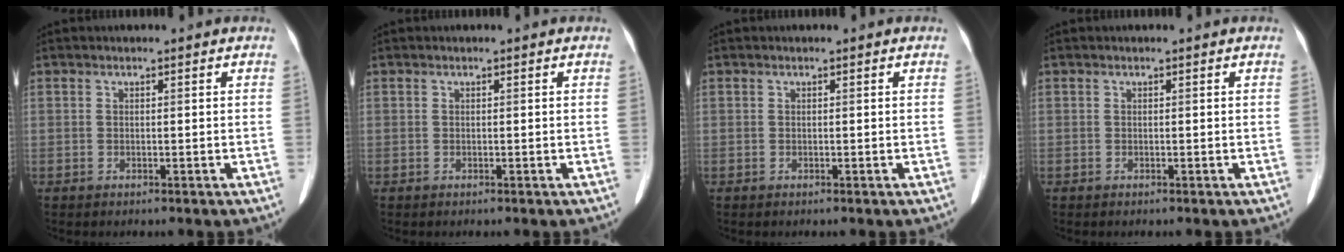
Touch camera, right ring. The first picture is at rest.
{"total": 0.0}
{"total": 0.0}
{"total": 0.0}